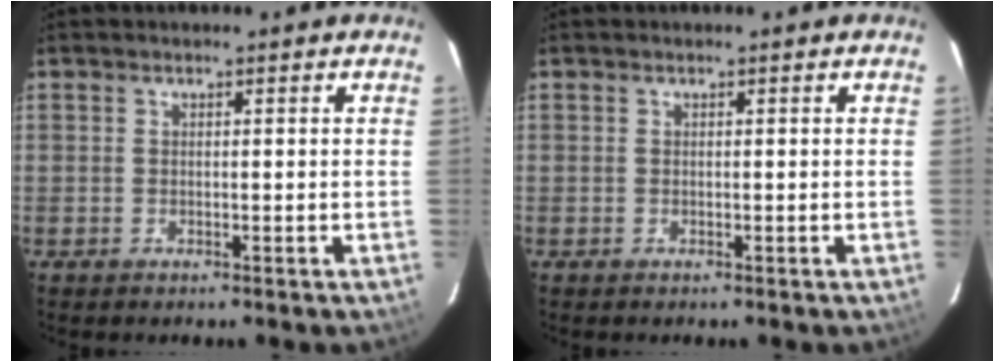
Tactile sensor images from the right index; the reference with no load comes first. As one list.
[{"total": 0.0}]